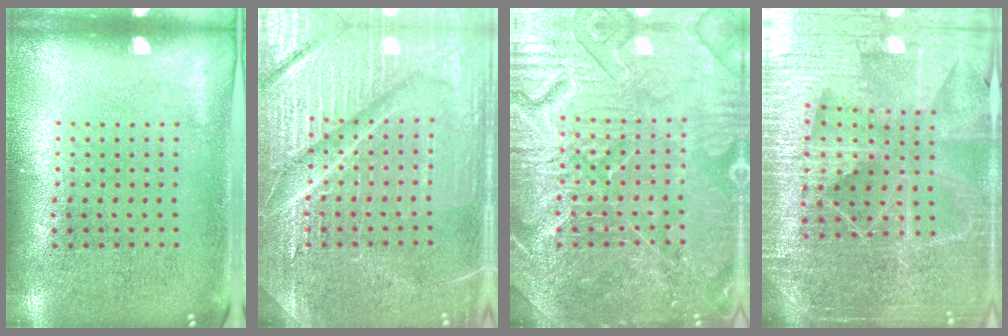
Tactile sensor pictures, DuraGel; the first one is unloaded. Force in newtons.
{"total": 7.4, "press": 7.4, "slide": 1.0}
{"total": 7.9, "press": 7.8, "slide": 1.0}
{"total": 5.6, "press": 5.0, "slide": 2.6}